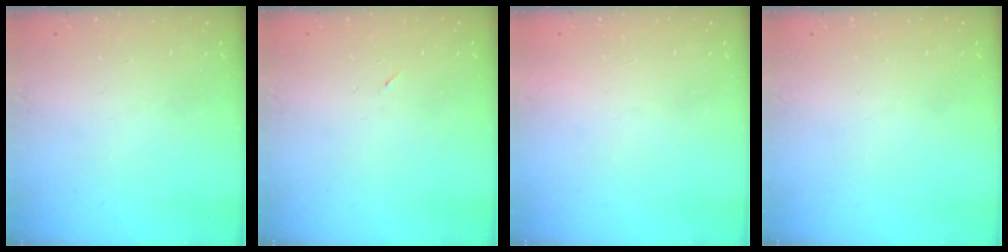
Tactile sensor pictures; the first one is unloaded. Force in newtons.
{"total": 2.2, "press": 1.9, "slide": 1.2}
{"total": 1.5, "press": 1.5, "slide": 0.1}
{"total": 0.0}